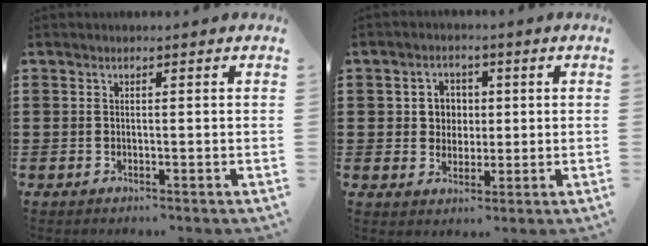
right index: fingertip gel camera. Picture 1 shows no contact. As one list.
[{"total": 4.0, "force": [0.5, 3.8, 1.3], "torque": [-0.042, 0.013, 0.004]}]